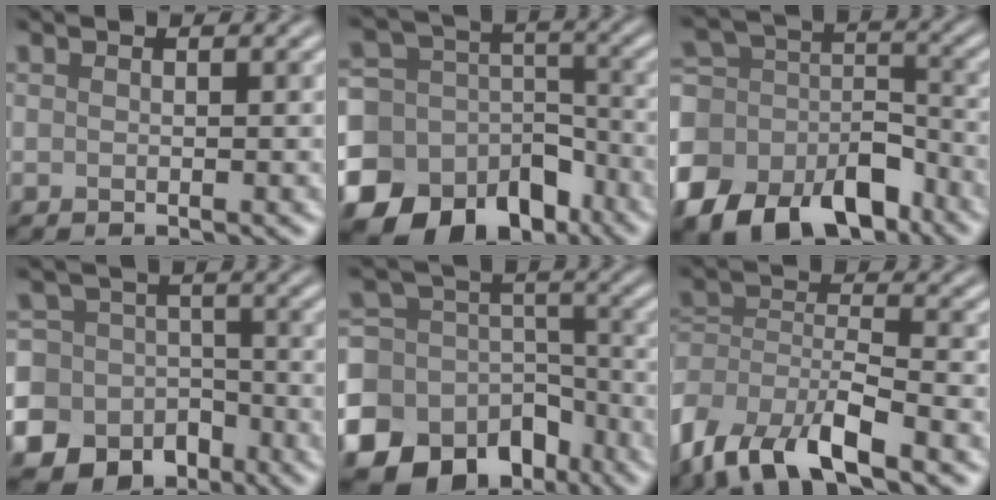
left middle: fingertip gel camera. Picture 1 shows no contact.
{"total": 18.7, "force": [-10.6, 14.0, 6.2], "torque": [-0.128, -0.057, -0.167]}
{"total": 14.4, "force": [-8.4, 9.3, 7.1], "torque": [-0.147, -0.029, -0.125]}
{"total": 16.0, "force": [-8.9, 13.0, 2.7], "torque": [-0.074, -0.060, -0.140]}
{"total": 17.4, "force": [-10.0, 13.2, 5.3], "torque": [-0.115, -0.057, -0.158]}
{"total": 9.4, "force": [-6.4, 3.5, 6.0], "torque": [-0.115, -0.006, -0.134]}